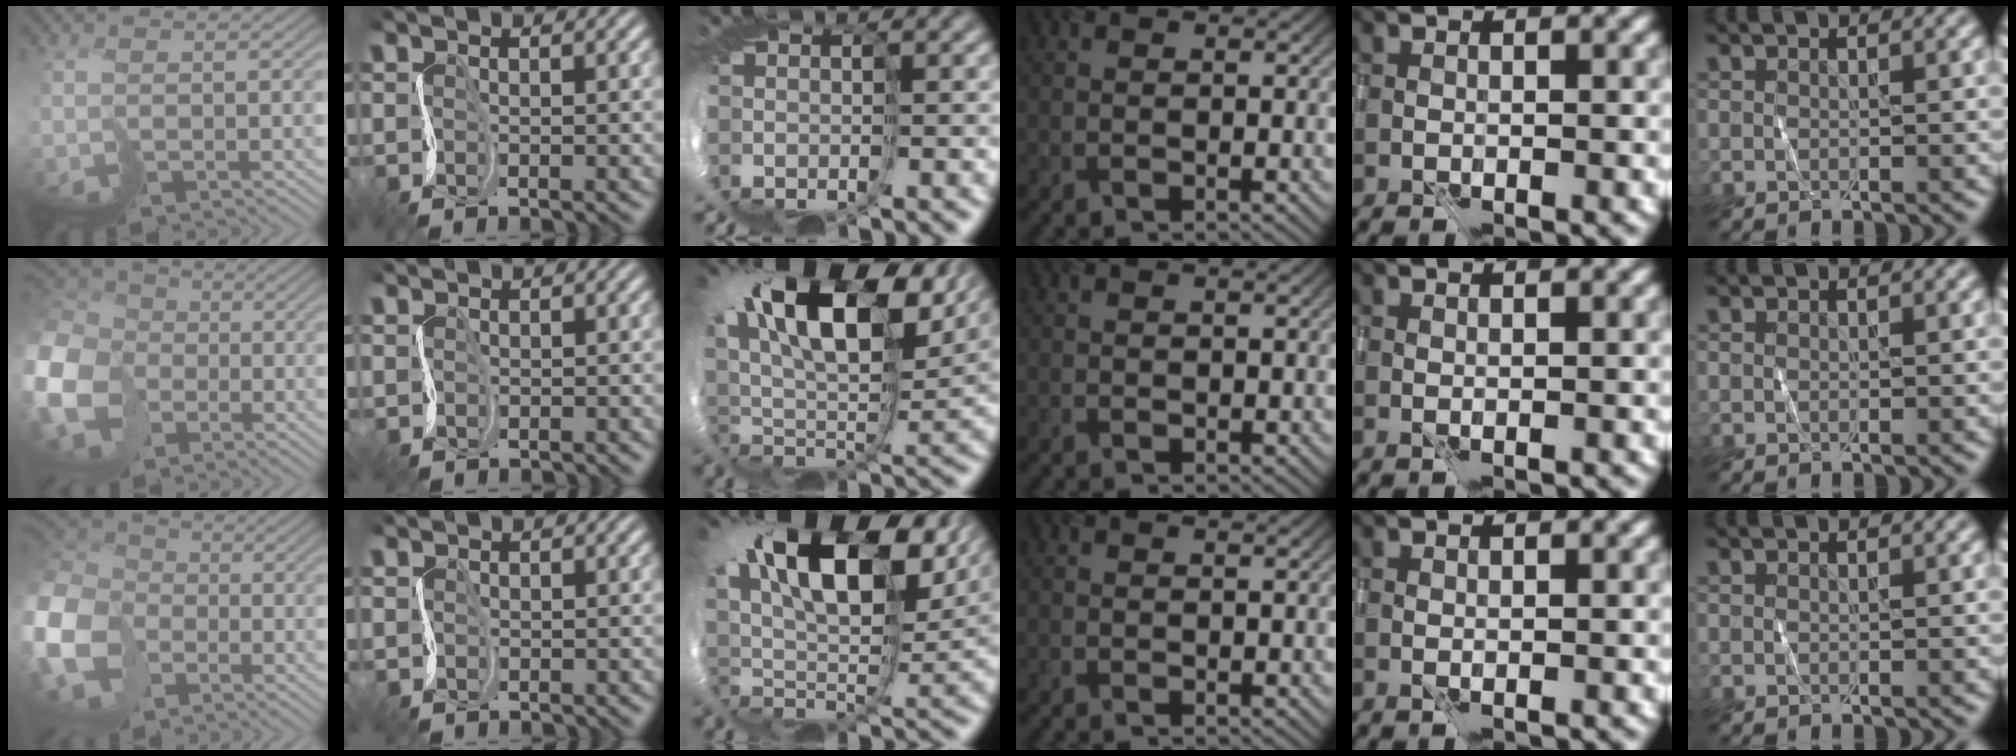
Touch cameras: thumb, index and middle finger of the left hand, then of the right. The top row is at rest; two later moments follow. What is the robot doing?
{"motion": "cut", "object": "tissue"}